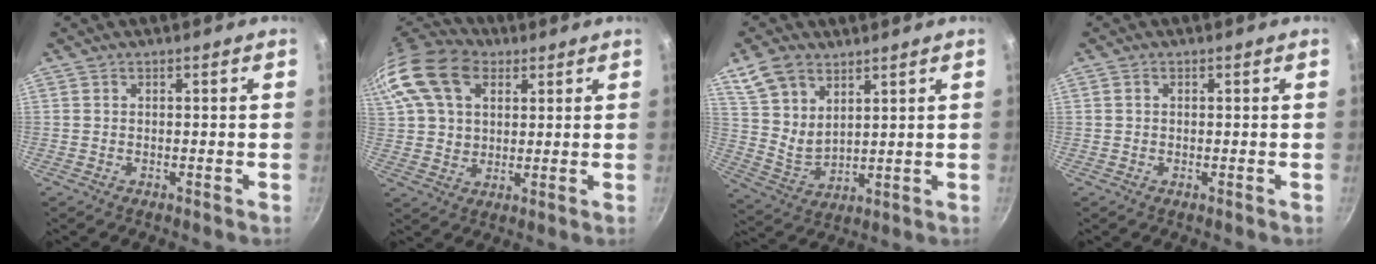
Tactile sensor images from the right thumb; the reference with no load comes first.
{"total": 20.7, "force": [8.3, 14.5, 12.3], "torque": [-0.257, 0.018, 0.144]}
{"total": 10.2, "force": [6.1, 5.9, 5.7], "torque": [-0.093, -0.025, 0.132]}
{"total": 0.7, "force": [0.1, 0.6, 0.4], "torque": [-0.006, 0.003, 0.000]}